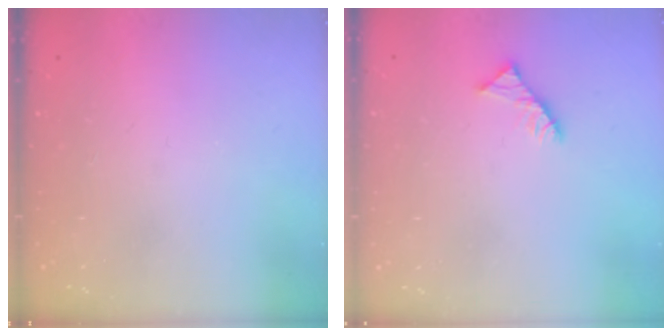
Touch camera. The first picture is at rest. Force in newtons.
{"total": 2.9, "press": 2.9, "slide": 0.4}